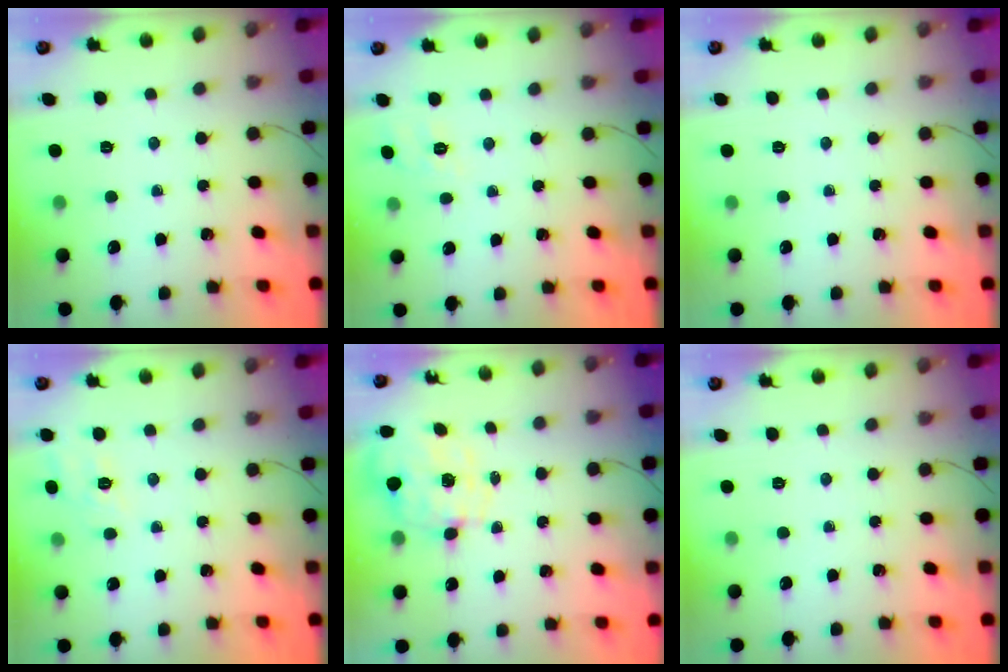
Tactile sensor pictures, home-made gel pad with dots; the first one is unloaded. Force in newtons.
{"total": 6.9, "press": 6.7, "slide": 1.9}
{"total": 0.0}
{"total": 10.0, "press": 9.9, "slide": 1.7}
{"total": 2.3, "press": 2.1, "slide": 1.0}
{"total": 0.0}